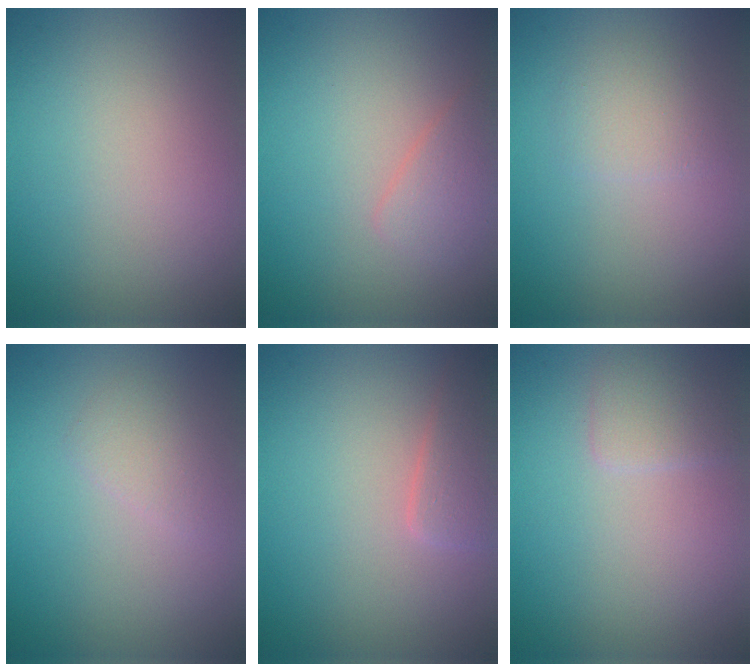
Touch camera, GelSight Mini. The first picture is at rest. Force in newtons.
{"total": 1.7, "press": 1.7, "slide": 0.1}
{"total": 2.9, "press": 2.9, "slide": 0.2}
{"total": 1.5, "press": 1.4, "slide": 0.1}
{"total": 2.0, "press": 2.0, "slide": 0.2}
{"total": 1.7, "press": 1.7, "slide": 0.1}